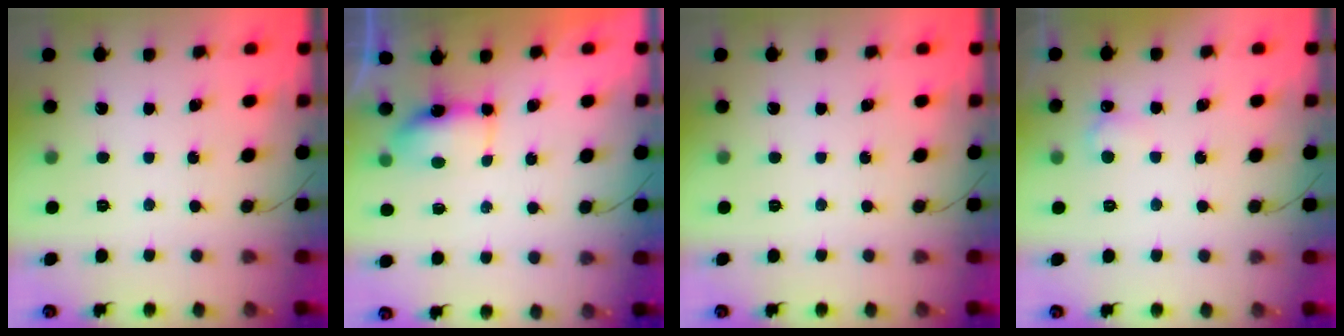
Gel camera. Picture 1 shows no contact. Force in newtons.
{"total": 12.4, "press": 6.7, "slide": 10.4}
{"total": 0.0}
{"total": 3.7, "press": 3.5, "slide": 1.1}